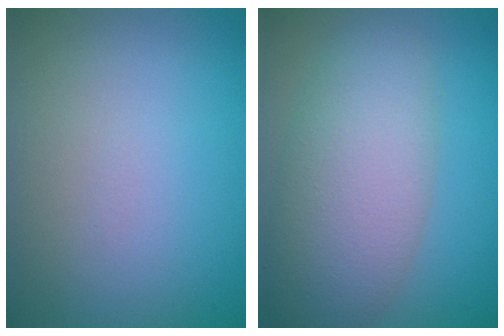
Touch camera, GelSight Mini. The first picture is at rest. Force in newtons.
{"total": 7.2, "press": 7.2, "slide": 0.1}